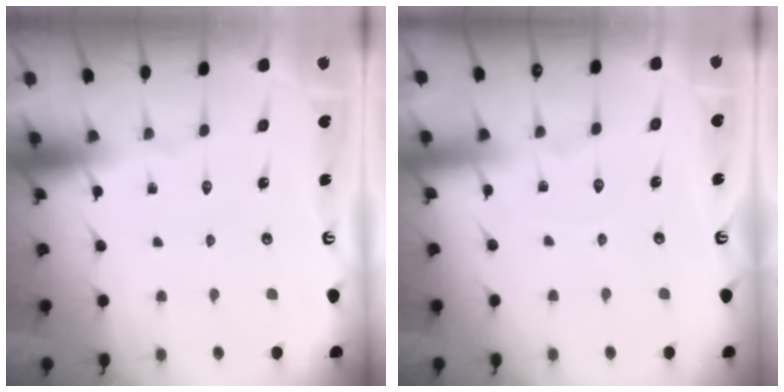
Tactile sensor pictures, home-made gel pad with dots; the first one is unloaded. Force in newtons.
{"total": 2.7, "press": 2.7, "slide": 0.1}